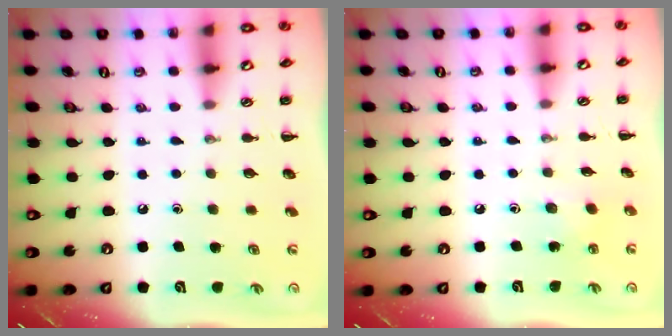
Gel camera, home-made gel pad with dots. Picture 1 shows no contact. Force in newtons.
{"total": 2.8, "press": 2.7, "slide": 0.9}